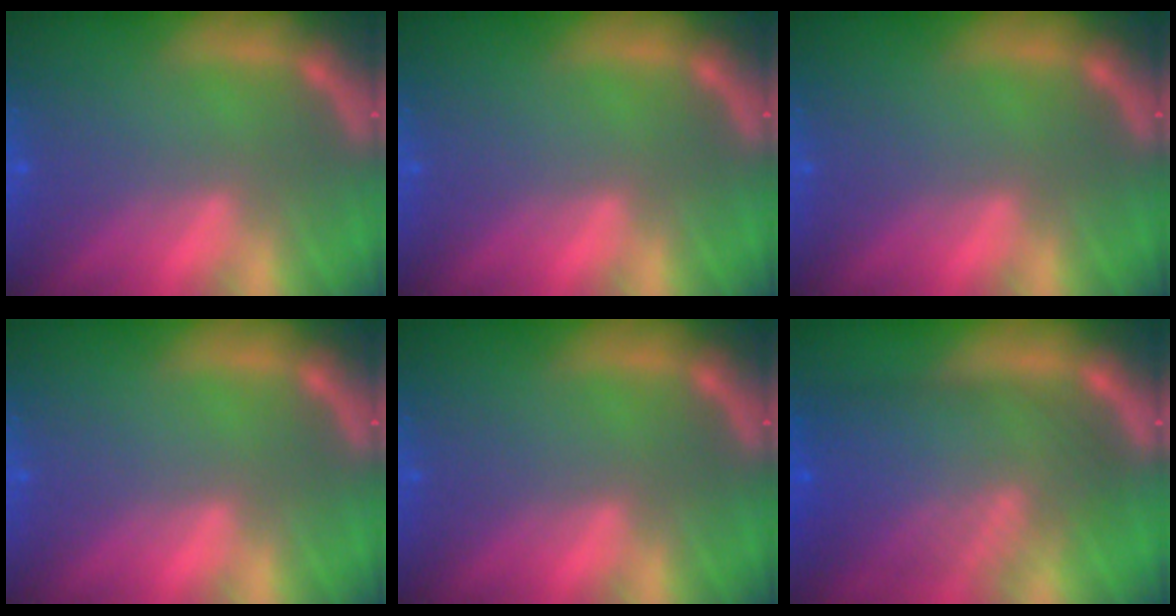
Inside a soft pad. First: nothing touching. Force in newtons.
{"total": 0.0}
{"total": 0.0}
{"total": 0.0}
{"total": 0.0}
{"total": 9.6}